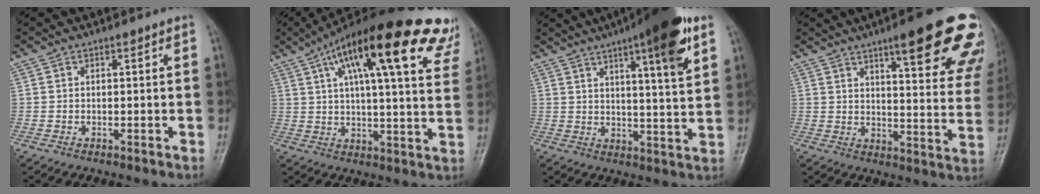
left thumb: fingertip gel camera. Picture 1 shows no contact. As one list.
[{"total": 28.6, "force": [15.7, 7.9, 22.6], "torque": [-0.306, 0.005, 0.212]}, {"total": 15.4, "force": [8.2, 2.5, 12.8], "torque": [-0.178, -0.028, 0.116]}, {"total": 22.8, "force": [14.3, 4.8, 17.1], "torque": [-0.187, -0.051, 0.176]}]